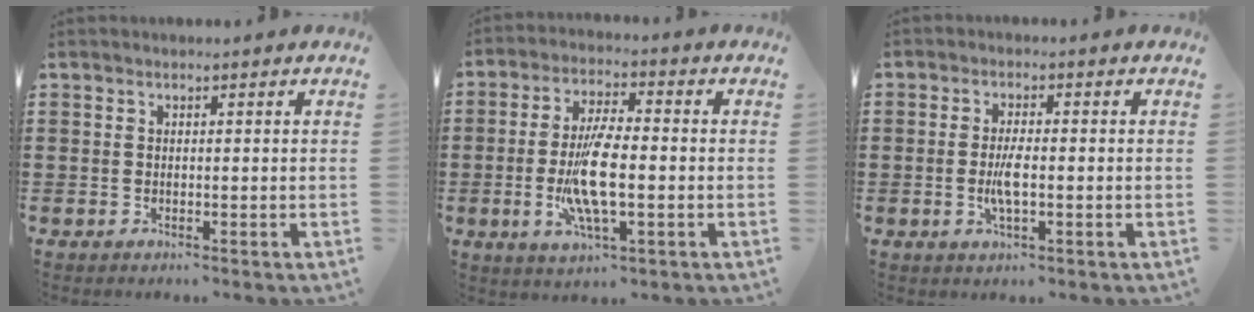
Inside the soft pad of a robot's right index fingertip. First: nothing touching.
{"total": 9.8, "force": [-1.7, 2.9, 9.2], "torque": [-0.194, -0.012, -0.034]}
{"total": 3.7, "force": [-0.7, 1.0, 3.5], "torque": [-0.077, -0.005, -0.018]}